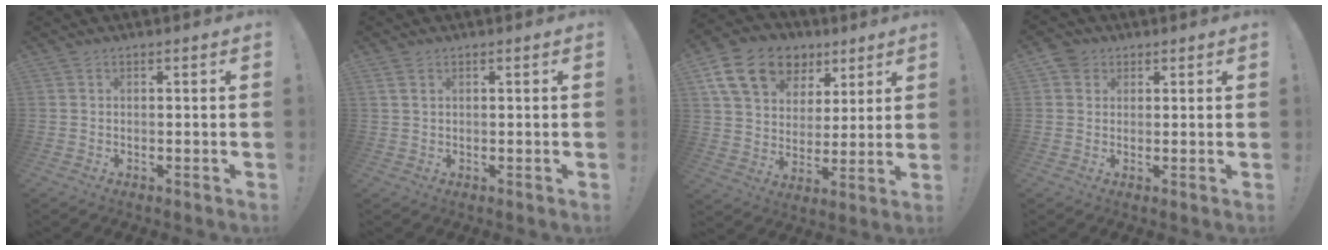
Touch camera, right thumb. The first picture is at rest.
{"total": 1.8, "force": [0.9, 1.0, 1.3], "torque": [-0.021, 0.001, 0.016]}
{"total": 18.1, "force": [8.9, 12.8, 9.0], "torque": [-0.144, -0.036, 0.174]}
{"total": 4.1, "force": [2.2, 3.3, 0.9], "torque": [-0.015, -0.005, 0.041]}